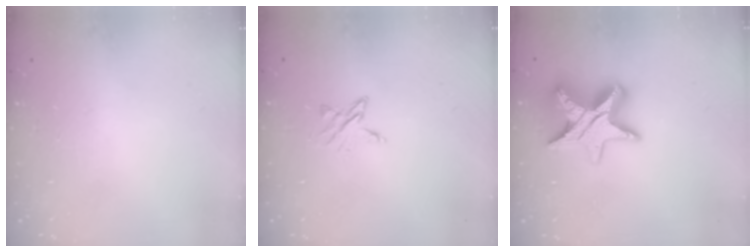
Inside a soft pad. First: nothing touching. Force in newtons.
{"total": 4.7, "press": 4.7, "slide": 0.5}
{"total": 12.0, "press": 11.9, "slide": 1.1}